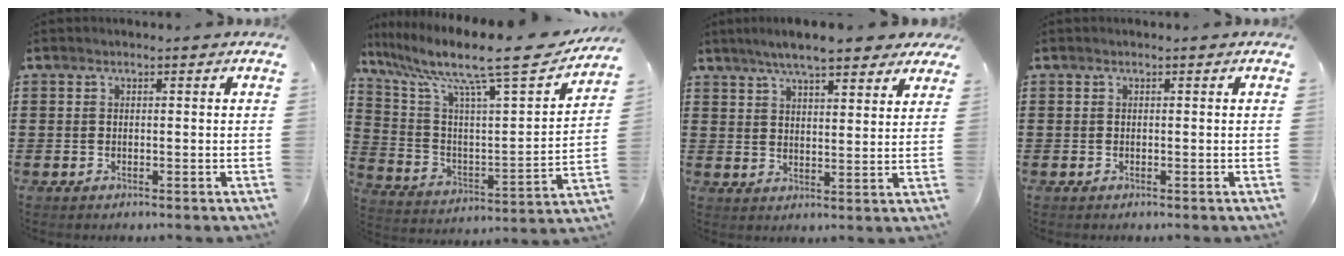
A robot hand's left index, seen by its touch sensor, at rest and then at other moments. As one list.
[{"total": 12.5, "force": [9.8, 0.8, 7.7], "torque": [-0.170, -0.068, 0.148]}, {"total": 6.9, "force": [5.9, 1.1, 3.5], "torque": [-0.087, -0.007, 0.106]}, {"total": 0.0}]